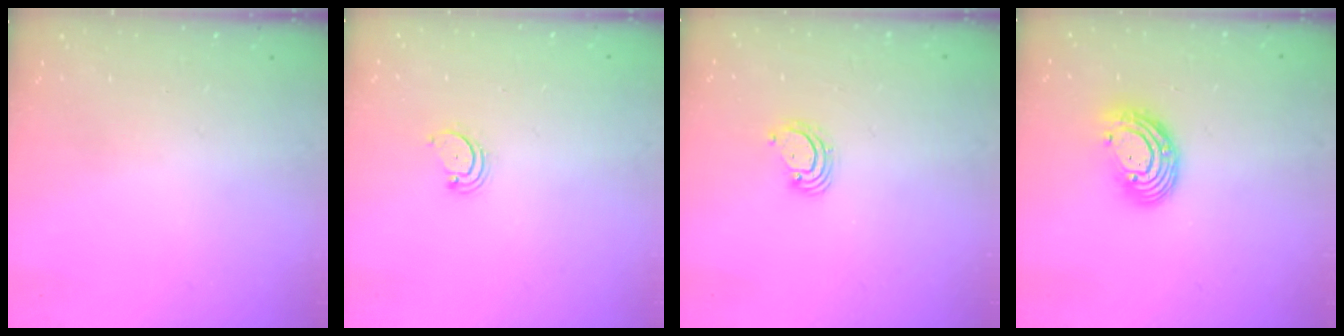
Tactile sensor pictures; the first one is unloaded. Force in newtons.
{"total": 2.6, "press": 2.5, "slide": 0.3}
{"total": 3.4, "press": 3.4, "slide": 0.2}
{"total": 10.5, "press": 10.4, "slide": 1.1}